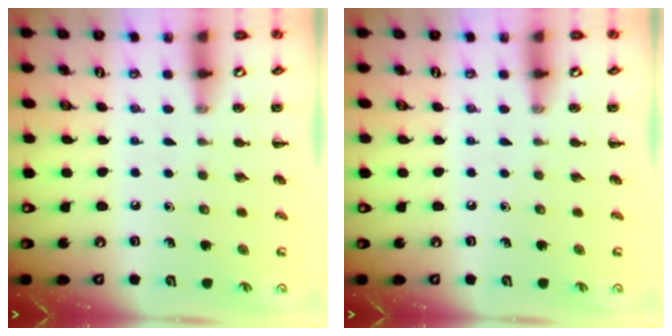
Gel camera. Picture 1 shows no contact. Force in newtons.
{"total": 0.0}